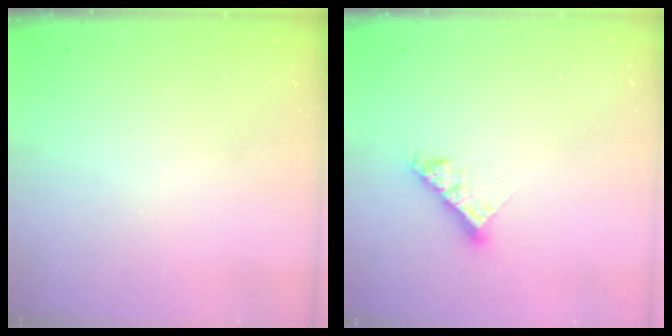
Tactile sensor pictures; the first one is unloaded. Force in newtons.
{"total": 8.8, "press": 8.7, "slide": 0.8}